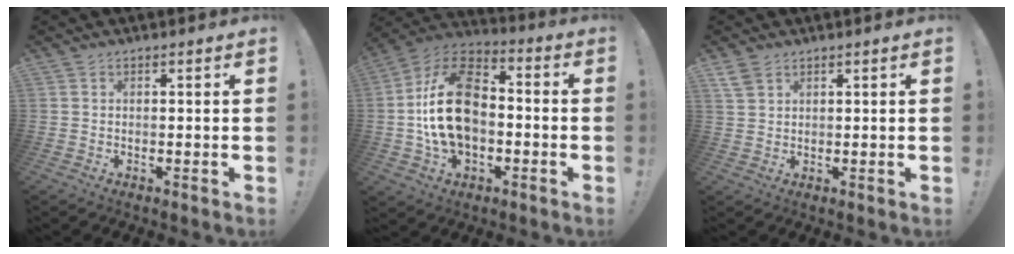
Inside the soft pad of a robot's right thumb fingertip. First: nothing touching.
{"total": 21.1, "force": [-1.0, 14.1, 15.7], "torque": [-0.275, 0.031, -0.012]}
{"total": 2.4, "force": [1.8, 1.3, 1.1], "torque": [-0.020, -0.007, 0.035]}